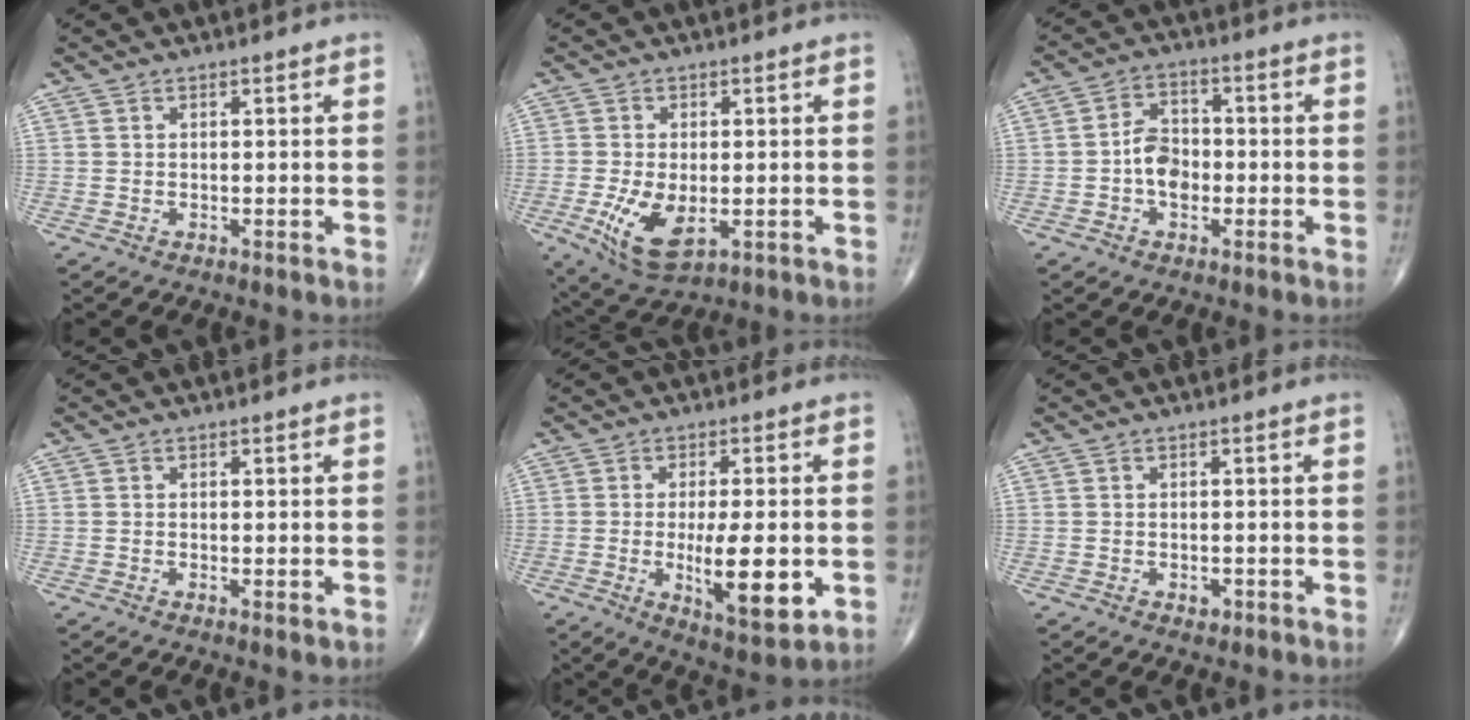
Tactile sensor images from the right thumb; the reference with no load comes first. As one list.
[{"total": 9.1, "force": [-2.0, 4.7, 7.5], "torque": [-0.143, -0.013, -0.025]}, {"total": 6.5, "force": [-1.3, 4.6, 4.4], "torque": [-0.058, 0.022, -0.032]}, {"total": 1.1, "force": [-0.2, 0.3, 1.0], "torque": [-0.021, -0.008, -0.004]}, {"total": 12.1, "force": [-2.1, 3.8, 11.3], "torque": [-0.170, -0.020, -0.026]}, {"total": 1.4, "force": [-0.6, 0.9, 0.9], "torque": [-0.008, 0.000, -0.008]}]